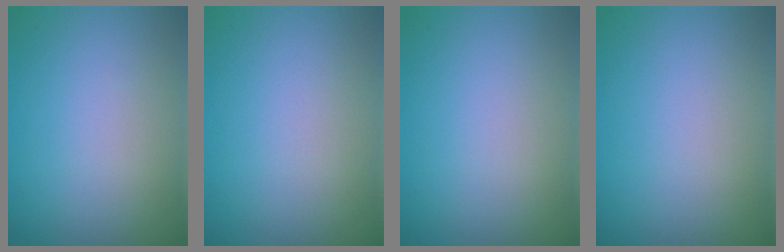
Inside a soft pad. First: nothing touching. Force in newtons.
{"total": 0.0}
{"total": 0.0}
{"total": 0.0}